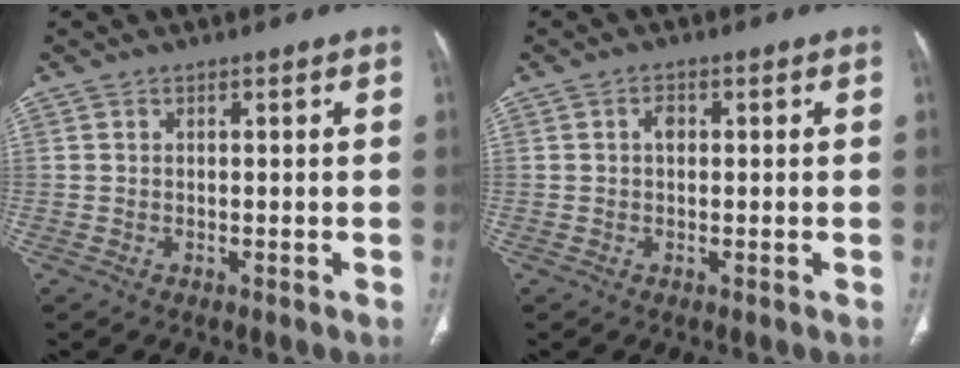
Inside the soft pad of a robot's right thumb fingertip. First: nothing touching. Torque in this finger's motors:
{"motor_torque": [0.63, 0.56, 0.23, -0.07, -0.01]}